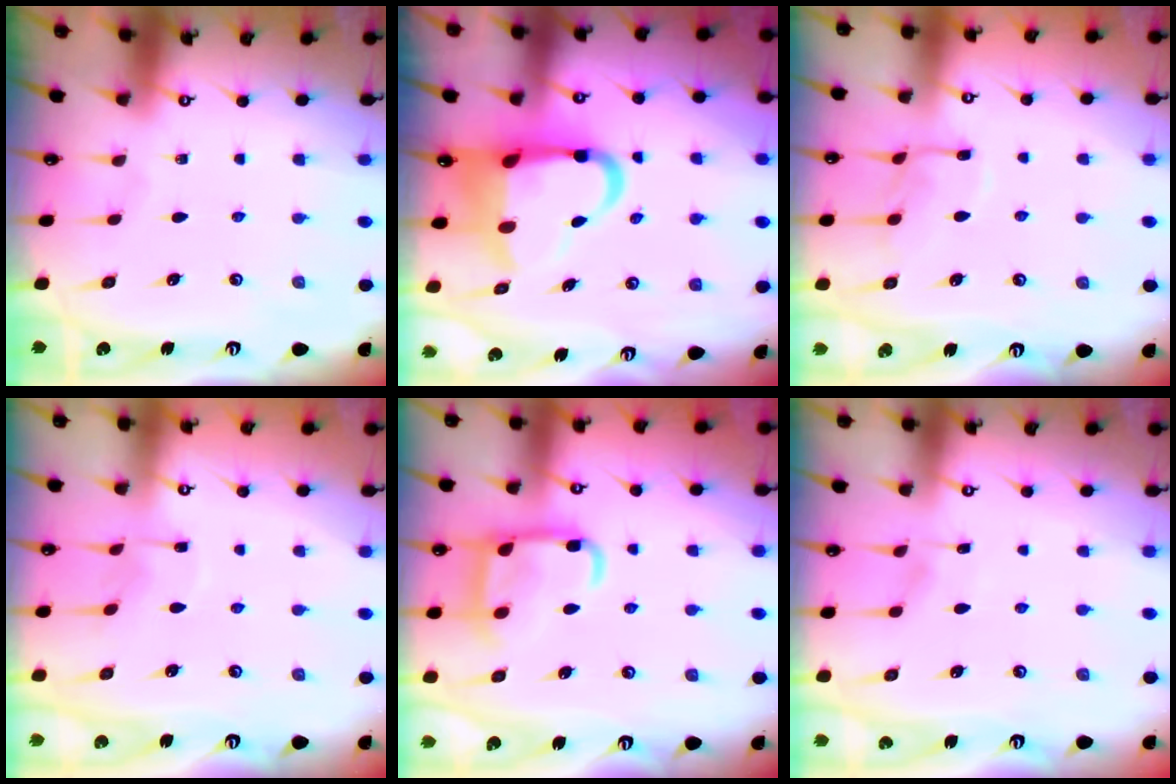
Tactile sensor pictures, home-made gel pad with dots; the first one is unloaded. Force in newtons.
{"total": 12.5, "press": 12.0, "slide": 3.2}
{"total": 8.7, "press": 8.7, "slide": 0.6}
{"total": 3.7, "press": 3.7, "slide": 0.5}
{"total": 14.1, "press": 14.1, "slide": 1.3}
{"total": 2.5, "press": 2.5, "slide": 0.4}